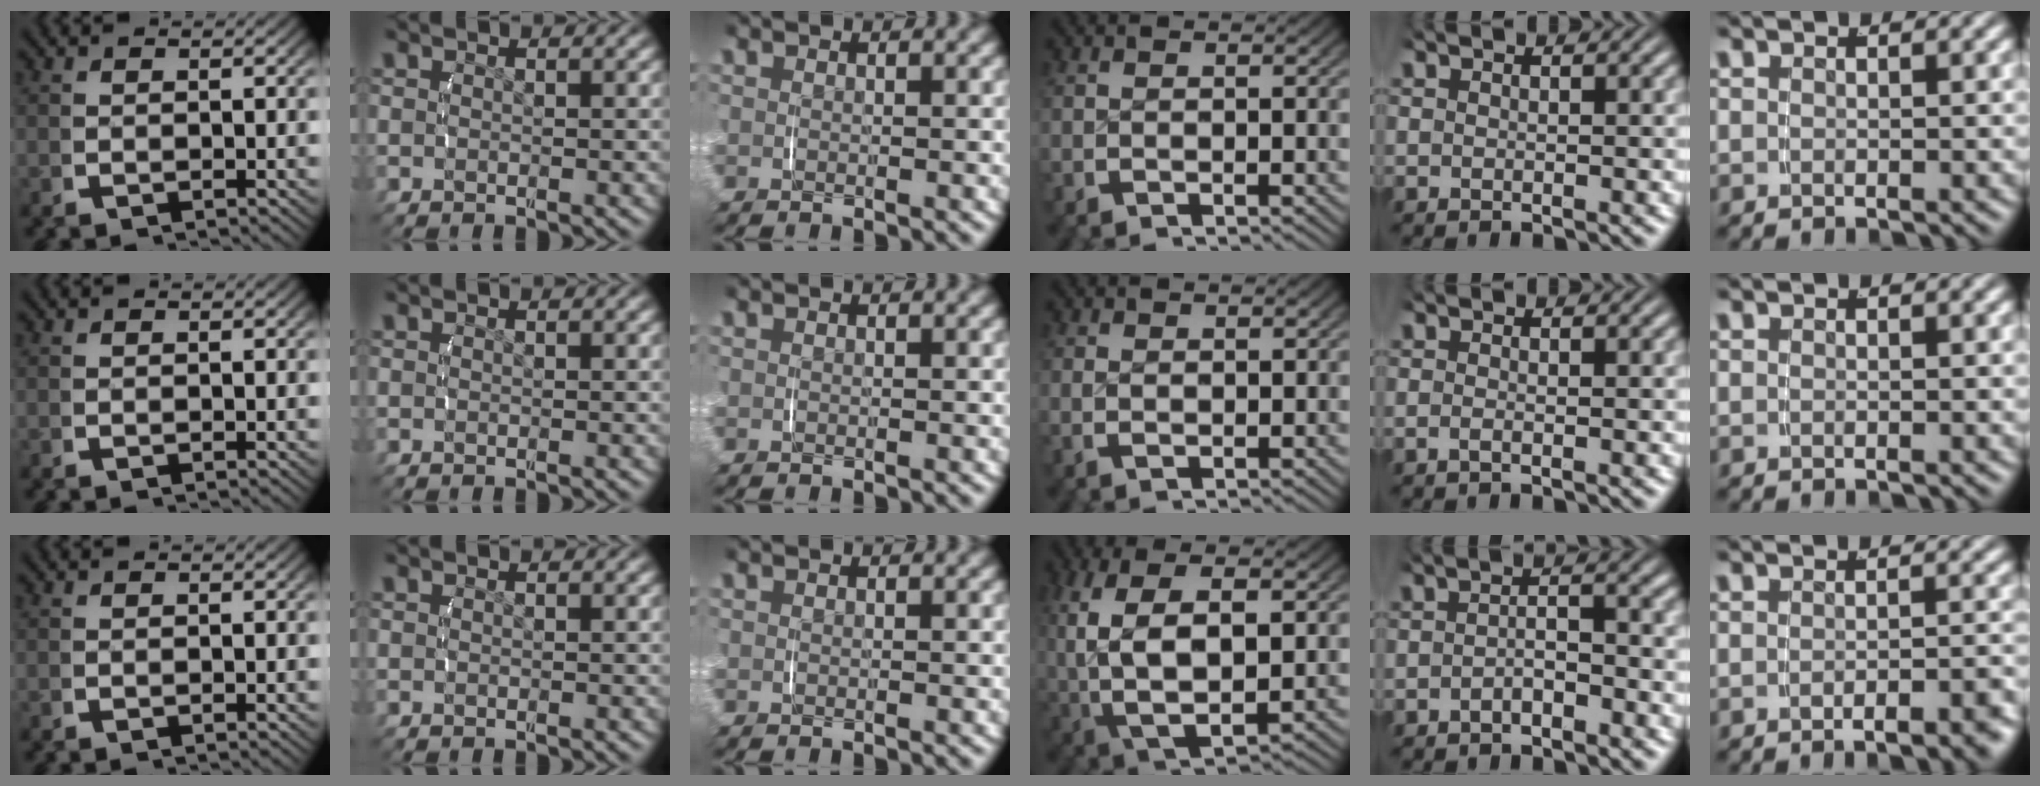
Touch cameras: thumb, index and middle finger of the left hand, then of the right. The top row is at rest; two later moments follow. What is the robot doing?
{"motion": "lift_and_place", "object": "napkin"}